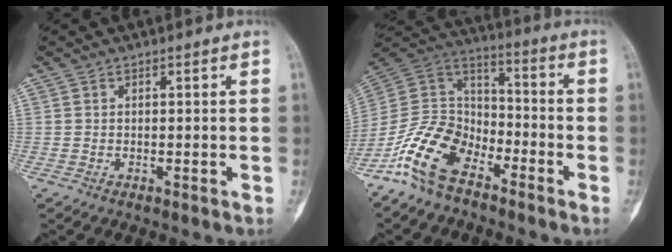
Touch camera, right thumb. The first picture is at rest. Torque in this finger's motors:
{"motor_torque": [0.36, 0.27, 1.42, -1.35, 0.11]}